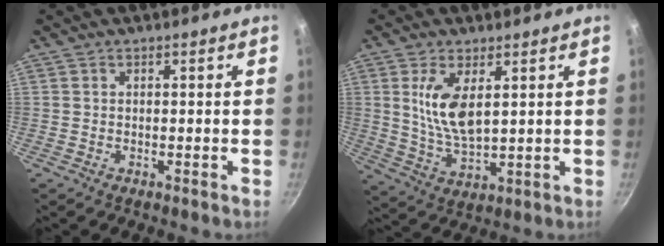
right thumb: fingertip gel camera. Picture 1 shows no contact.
{"total": 9.4, "force": [2.7, 4.2, 7.9], "torque": [-0.149, -0.022, 0.060]}